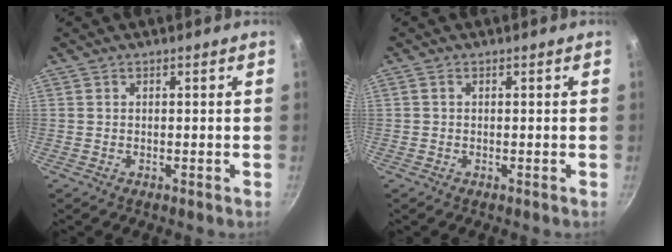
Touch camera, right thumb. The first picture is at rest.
{"total": 0.5, "force": [0.1, 0.4, 0.3], "torque": [-0.006, 0.004, 0.001]}